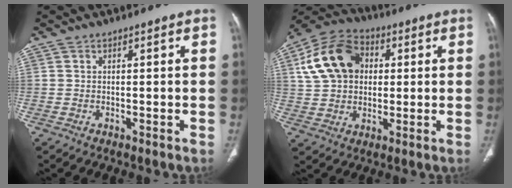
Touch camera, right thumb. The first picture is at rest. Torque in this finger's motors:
{"motor_torque": [1.11, 1.53, 0.61, -0.45, 0.15]}